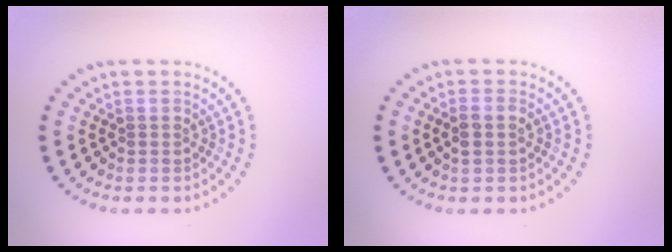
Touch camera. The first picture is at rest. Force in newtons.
{"total": 1.8, "press": 1.7, "slide": 0.6}